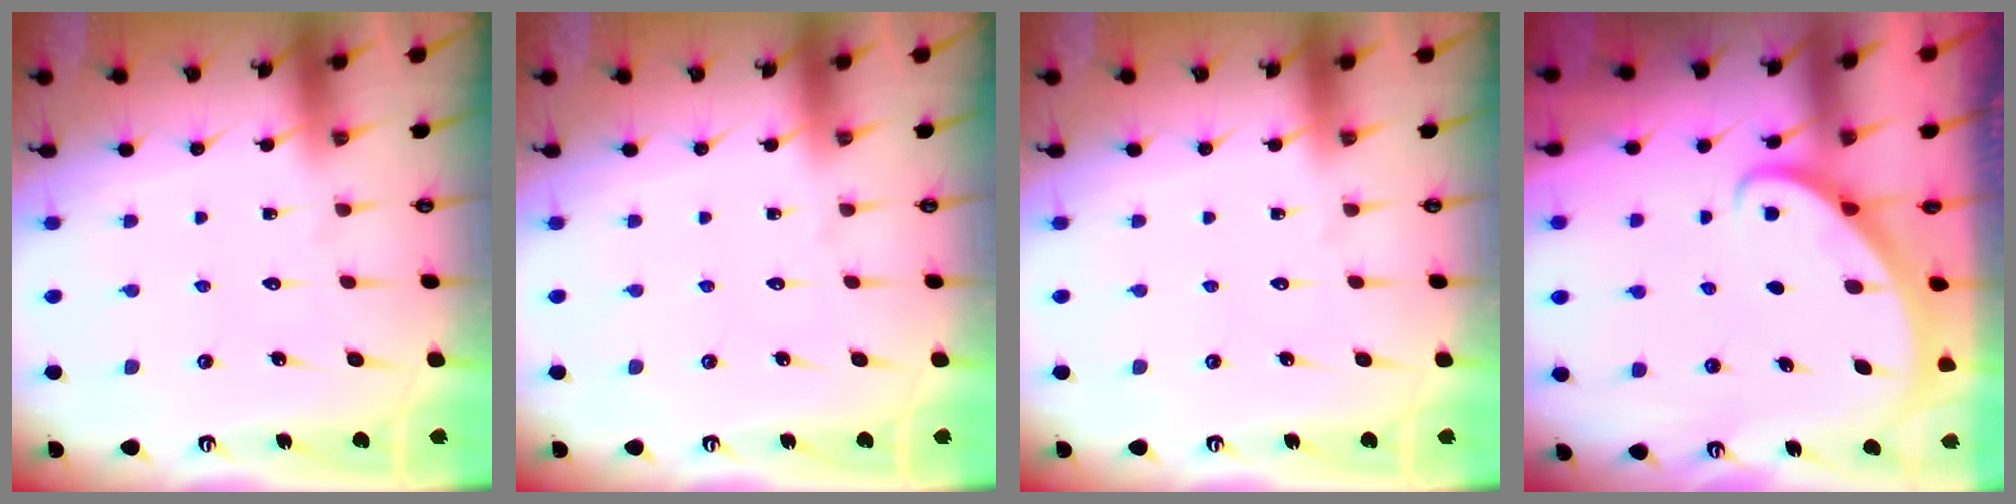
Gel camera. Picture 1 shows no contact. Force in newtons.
{"total": 0.0}
{"total": 0.0}
{"total": 2.9, "press": 2.9, "slide": 0.2}